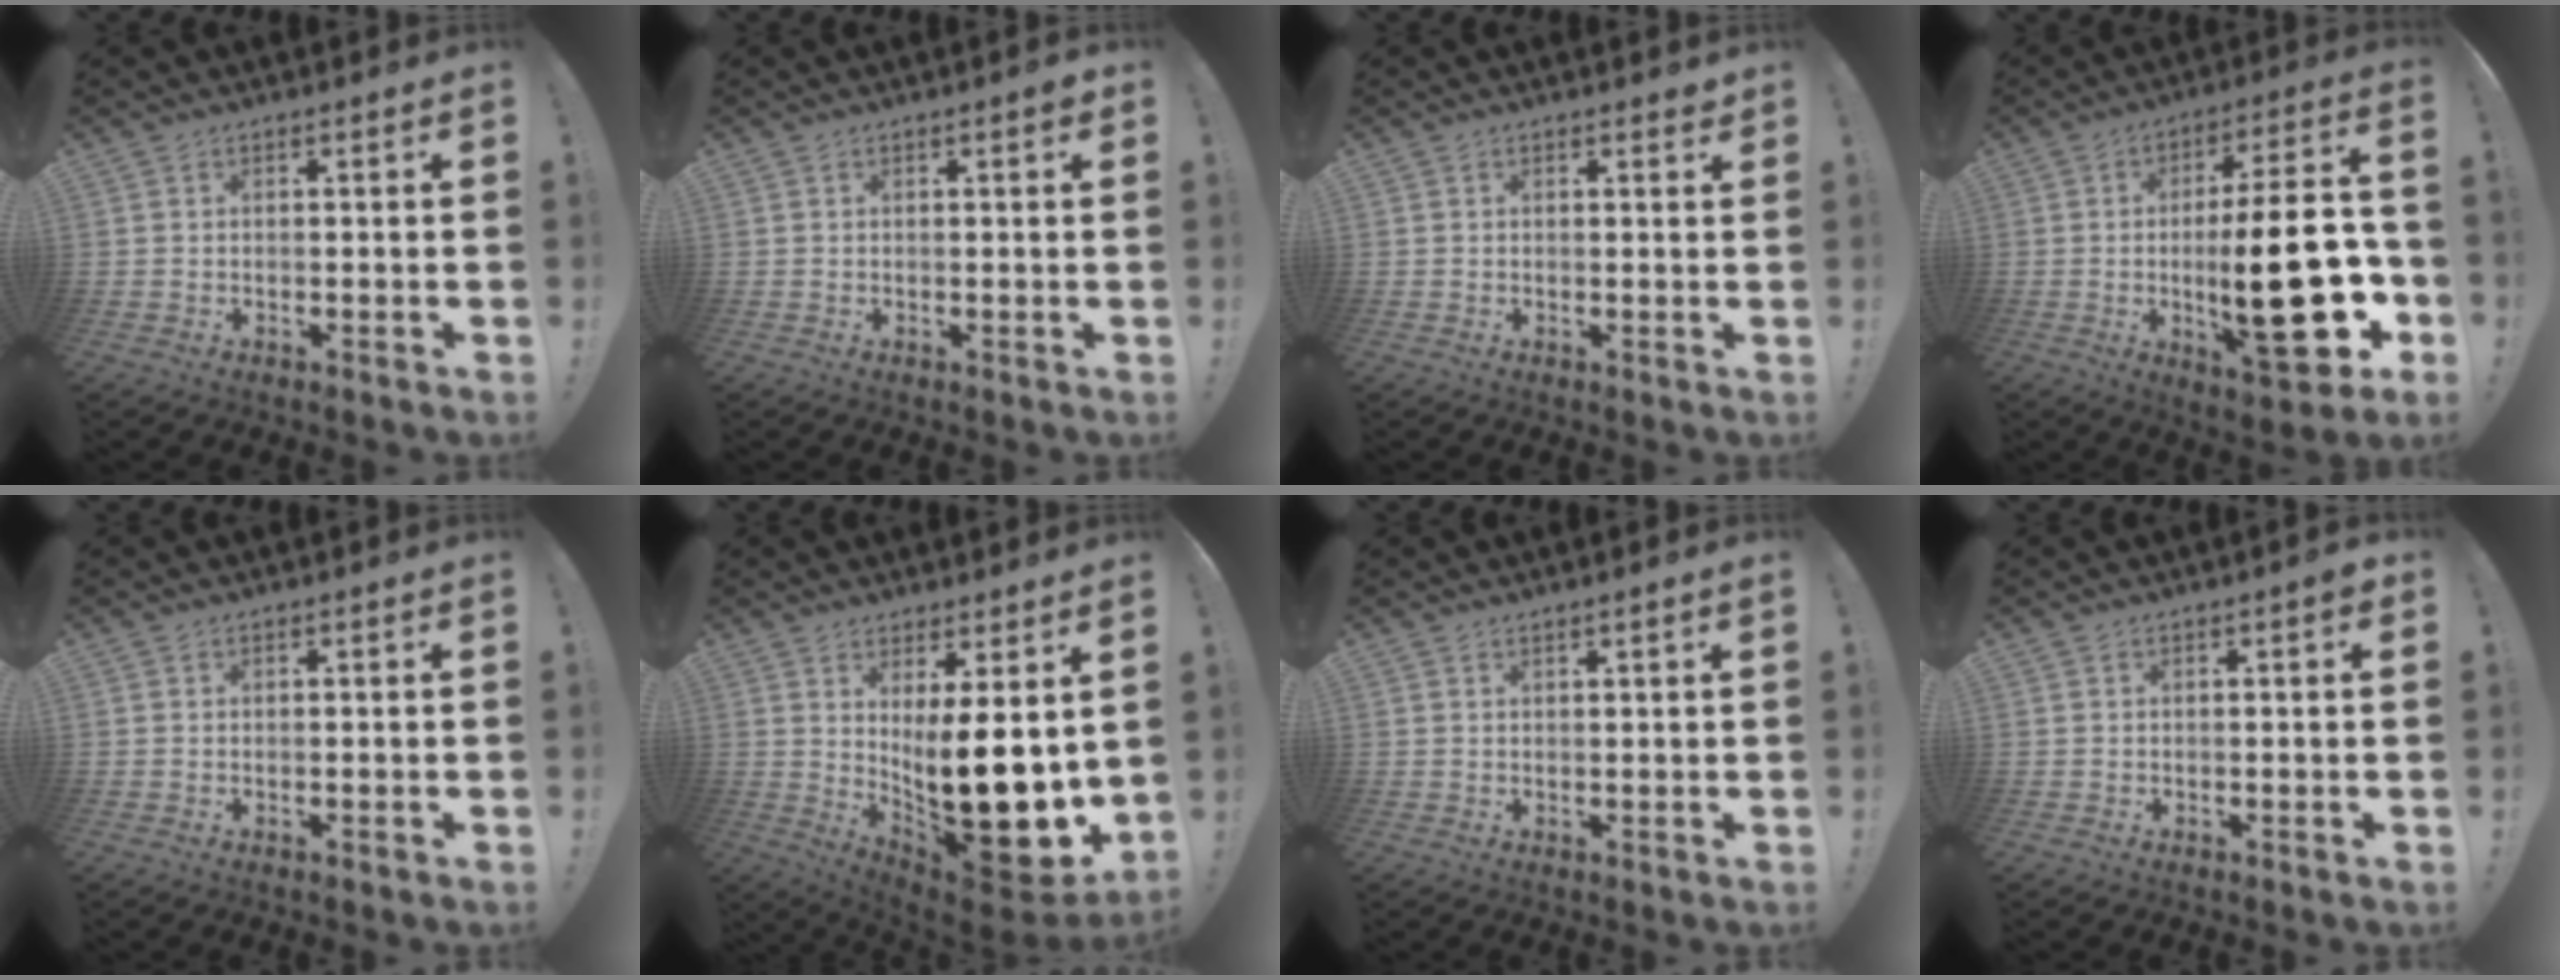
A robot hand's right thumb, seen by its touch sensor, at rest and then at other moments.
{"total": 1.0, "force": [0.4, 0.1, 0.9], "torque": [-0.005, -0.004, 0.004]}
{"total": 0.9, "force": [0.8, 0.3, 0.4], "torque": [0.013, -0.009, 0.010]}
{"total": 26.5, "force": [-4.0, 8.2, 24.9], "torque": [-0.392, 0.001, -0.059]}
{"total": 0.0}
{"total": 18.9, "force": [0.5, 5.8, 17.9], "torque": [-0.270, -0.054, 0.022]}
{"total": 1.1, "force": [0.8, -0.3, 0.8], "torque": [-0.015, -0.001, 0.012]}
{"total": 1.2, "force": [0.0, 0.2, 1.2], "torque": [-0.016, -0.001, -0.001]}